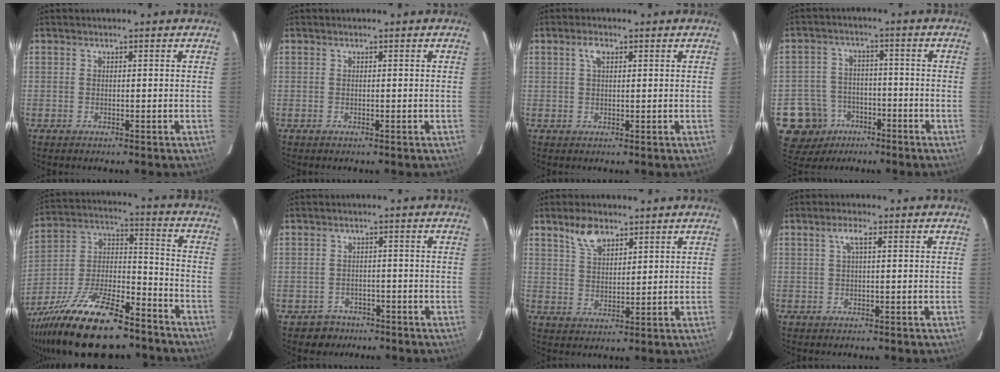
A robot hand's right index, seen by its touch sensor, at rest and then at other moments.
{"total": 0.0}
{"total": 2.3, "force": [1.0, 1.1, 1.8], "torque": [-0.036, 0.007, 0.018]}
{"total": 10.3, "force": [-5.1, 8.8, 1.5], "torque": [-0.064, 0.032, -0.070]}
{"total": 25.1, "force": [-17.8, 9.1, 15.3], "torque": [-0.296, -0.008, -0.287]}
{"total": 4.1, "force": [-2.4, 3.3, -0.5], "torque": [0.000, 0.022, -0.033]}
{"total": 6.0, "force": [4.1, 2.9, 3.3], "torque": [-0.058, 0.007, 0.080]}
{"total": 2.0, "force": [0.5, 0.1, 2.0], "torque": [-0.038, 0.006, 0.008]}